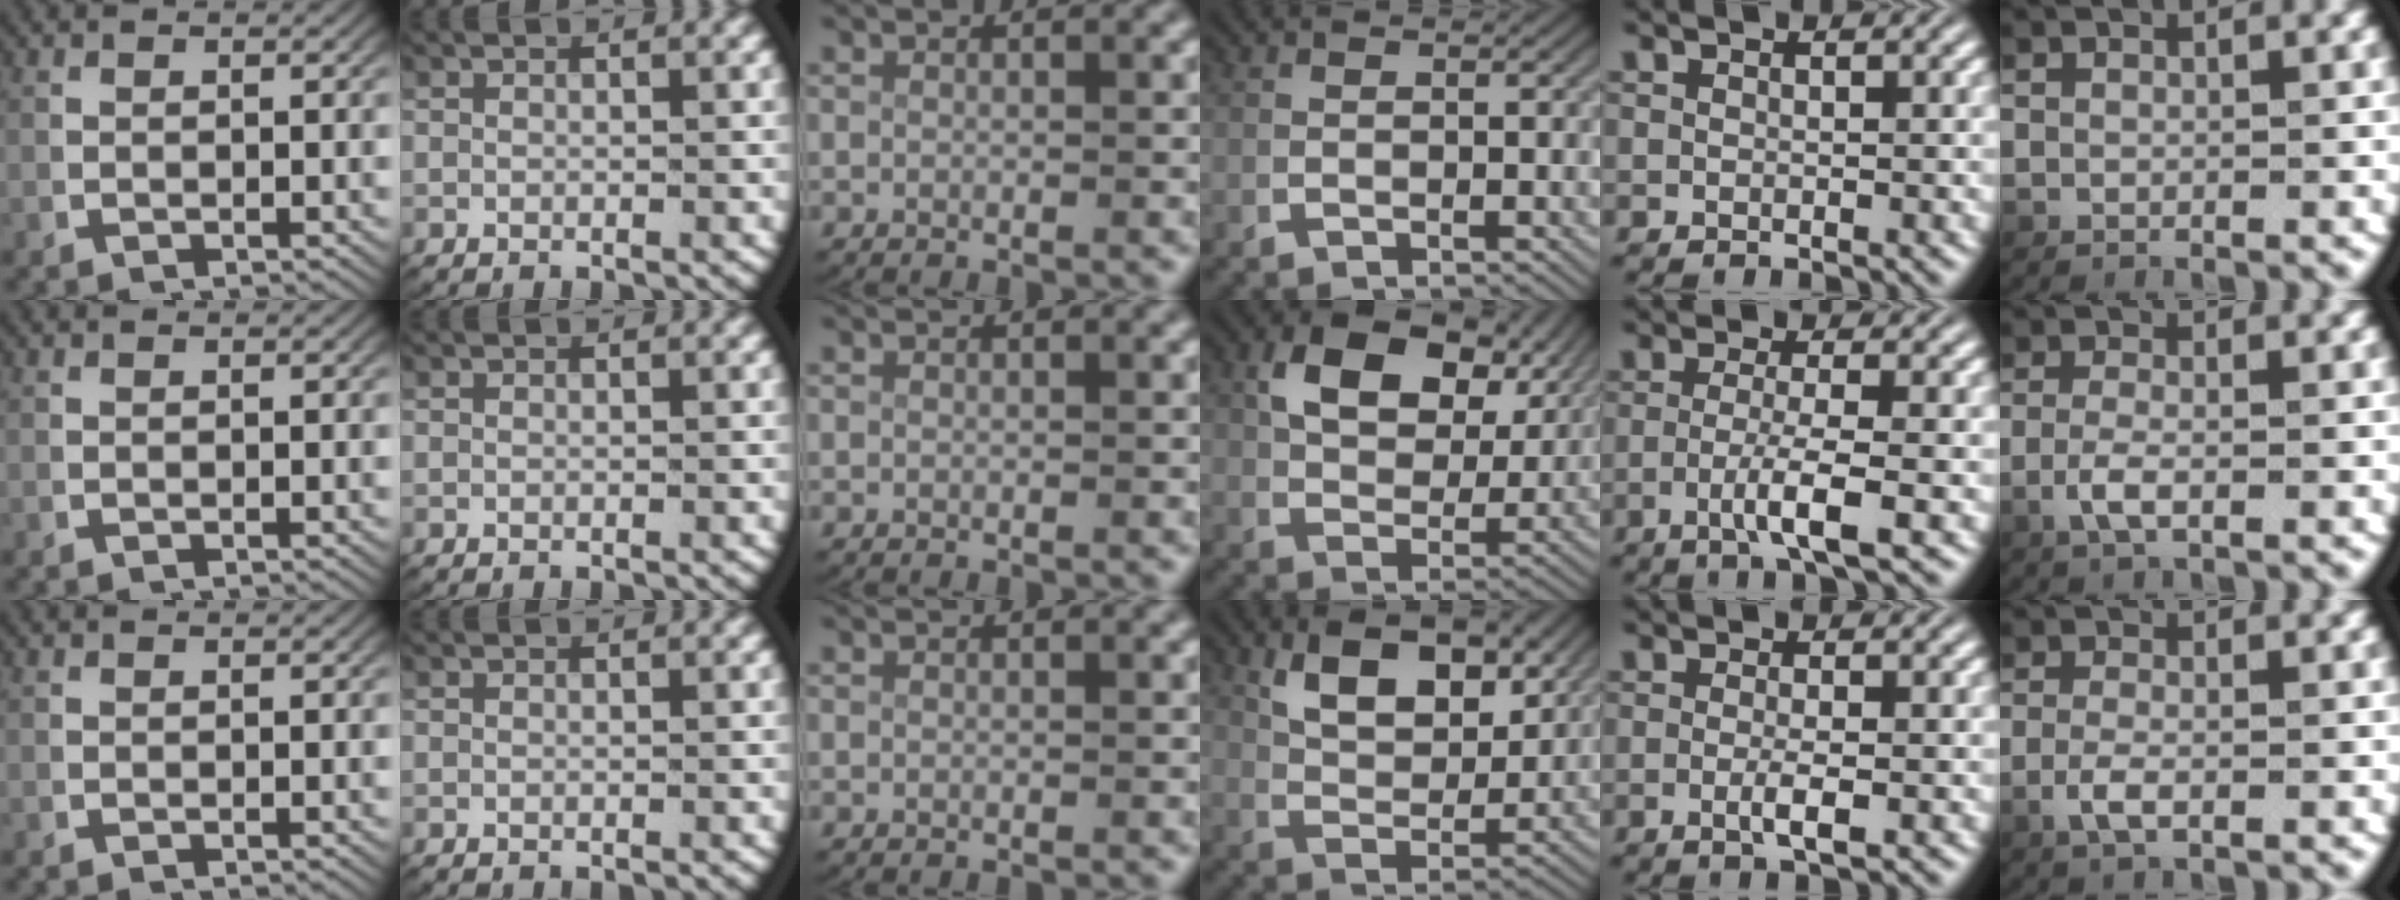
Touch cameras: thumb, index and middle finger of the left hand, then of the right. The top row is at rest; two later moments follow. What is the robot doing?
{"motion": "lift_and_place", "object": "photo album"}